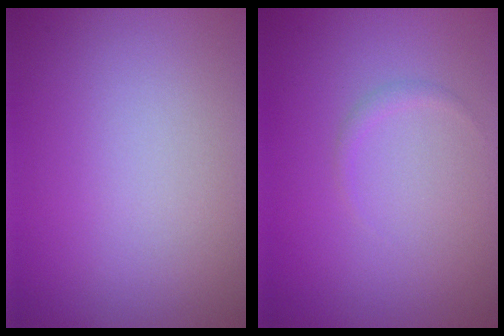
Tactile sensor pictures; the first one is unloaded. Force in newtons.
{"total": 0.6, "press": 0.6, "slide": 0.1}